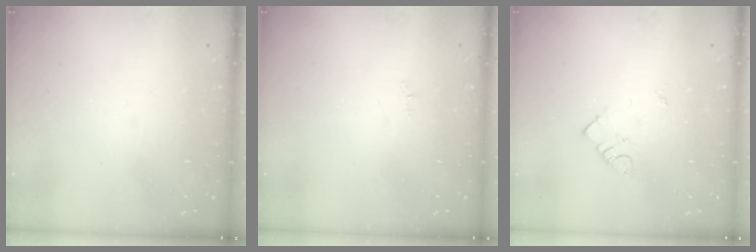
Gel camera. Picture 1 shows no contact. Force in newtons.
{"total": 2.5, "press": 2.5, "slide": 0.3}
{"total": 3.9, "press": 3.8, "slide": 0.5}